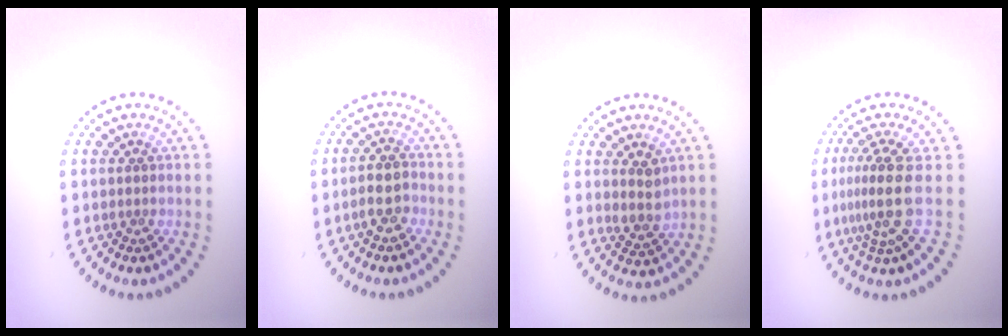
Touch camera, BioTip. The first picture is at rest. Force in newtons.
{"total": 2.4, "press": 2.3, "slide": 0.8}
{"total": 2.0, "press": 1.7, "slide": 1.1}
{"total": 3.5, "press": 2.4, "slide": 2.5}